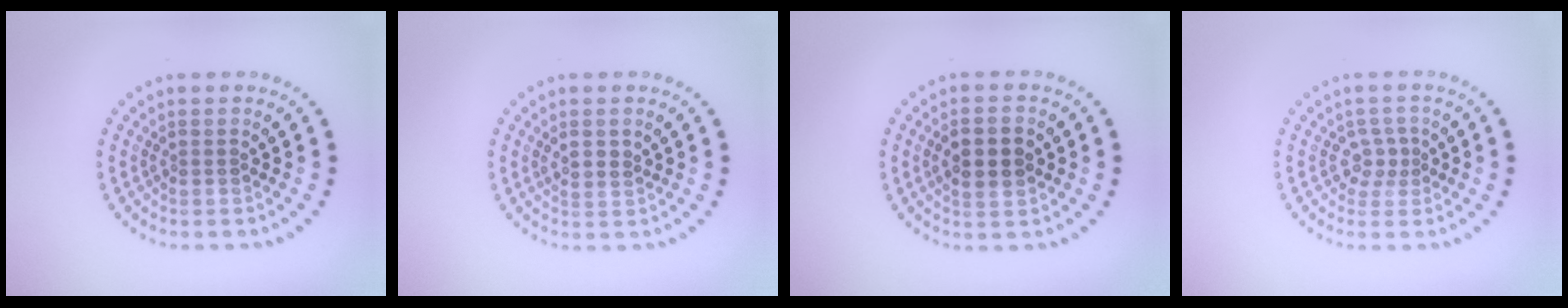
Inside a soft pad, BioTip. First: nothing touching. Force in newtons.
{"total": 1.5, "press": 1.3, "slide": 0.6}
{"total": 3.5, "press": 3.5, "slide": 0.2}
{"total": 1.8, "press": 1.3, "slide": 1.1}